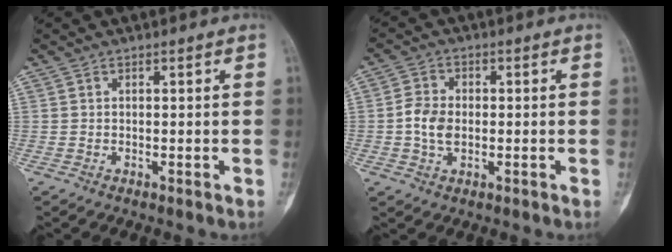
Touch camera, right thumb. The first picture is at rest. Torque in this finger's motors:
{"motor_torque": [0.64, 0.26, 0.51, 0.00, 0.27]}